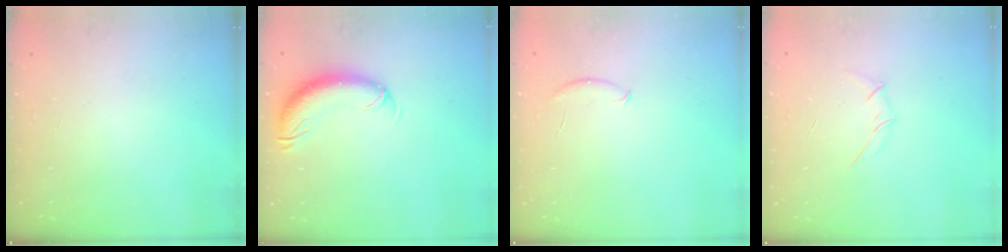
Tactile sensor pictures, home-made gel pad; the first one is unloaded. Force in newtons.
{"total": 11.2, "press": 10.8, "slide": 2.9}
{"total": 5.8, "press": 5.7, "slide": 1.2}
{"total": 3.1, "press": 3.0, "slide": 0.8}